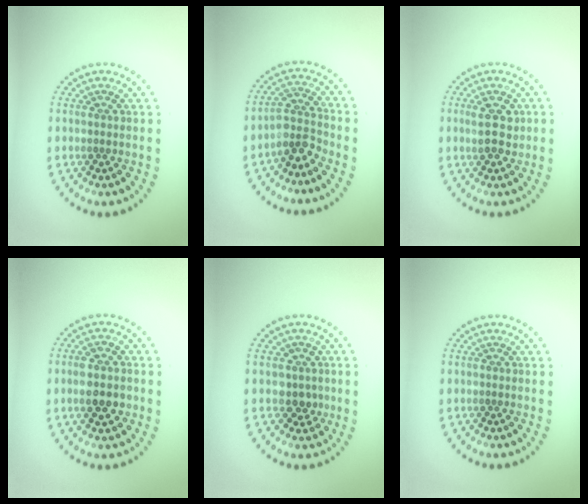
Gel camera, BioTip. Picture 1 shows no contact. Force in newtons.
{"total": 2.7, "press": 2.0, "slide": 1.7}
{"total": 2.9, "press": 2.8, "slide": 0.5}
{"total": 3.0, "press": 3.0, "slide": 0.2}
{"total": 1.9, "press": 1.6, "slide": 1.1}
{"total": 0.0}